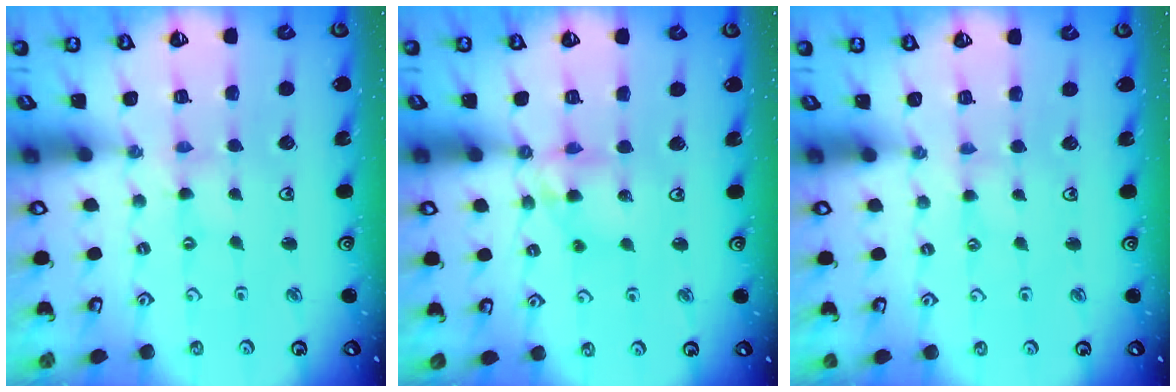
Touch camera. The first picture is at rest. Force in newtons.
{"total": 10.2, "press": 10.1, "slide": 1.4}
{"total": 0.7, "press": 0.6, "slide": 0.2}